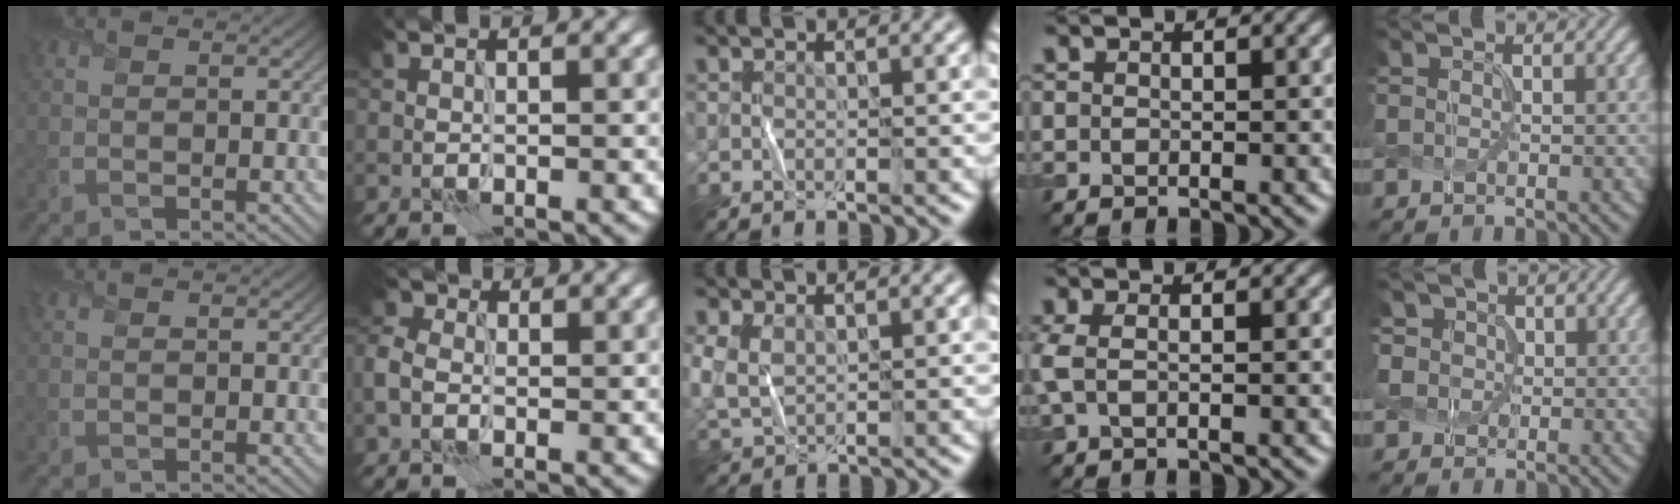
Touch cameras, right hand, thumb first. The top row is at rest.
{"index": {"total": 3.0, "force": [-0.4, 2.5, 1.6], "torque": [-0.048, 0.003, -0.012]}, "middle": {"total": 2.8, "force": [0.9, 1.8, 2.0], "torque": [-0.061, 0.003, 0.022]}, "ring": {"total": 1.8, "force": [0.1, 0.6, 1.7], "torque": [-0.043, 0.003, -0.002]}, "little": {"total": 5.2, "force": [2.0, 4.4, 1.9], "torque": [-0.039, 0.023, 0.007]}}